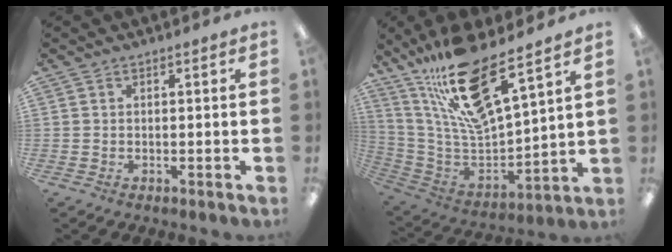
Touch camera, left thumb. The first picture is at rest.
{"total": 20.4, "force": [15.4, 5.0, 12.3], "torque": [-0.224, -0.104, 0.263]}